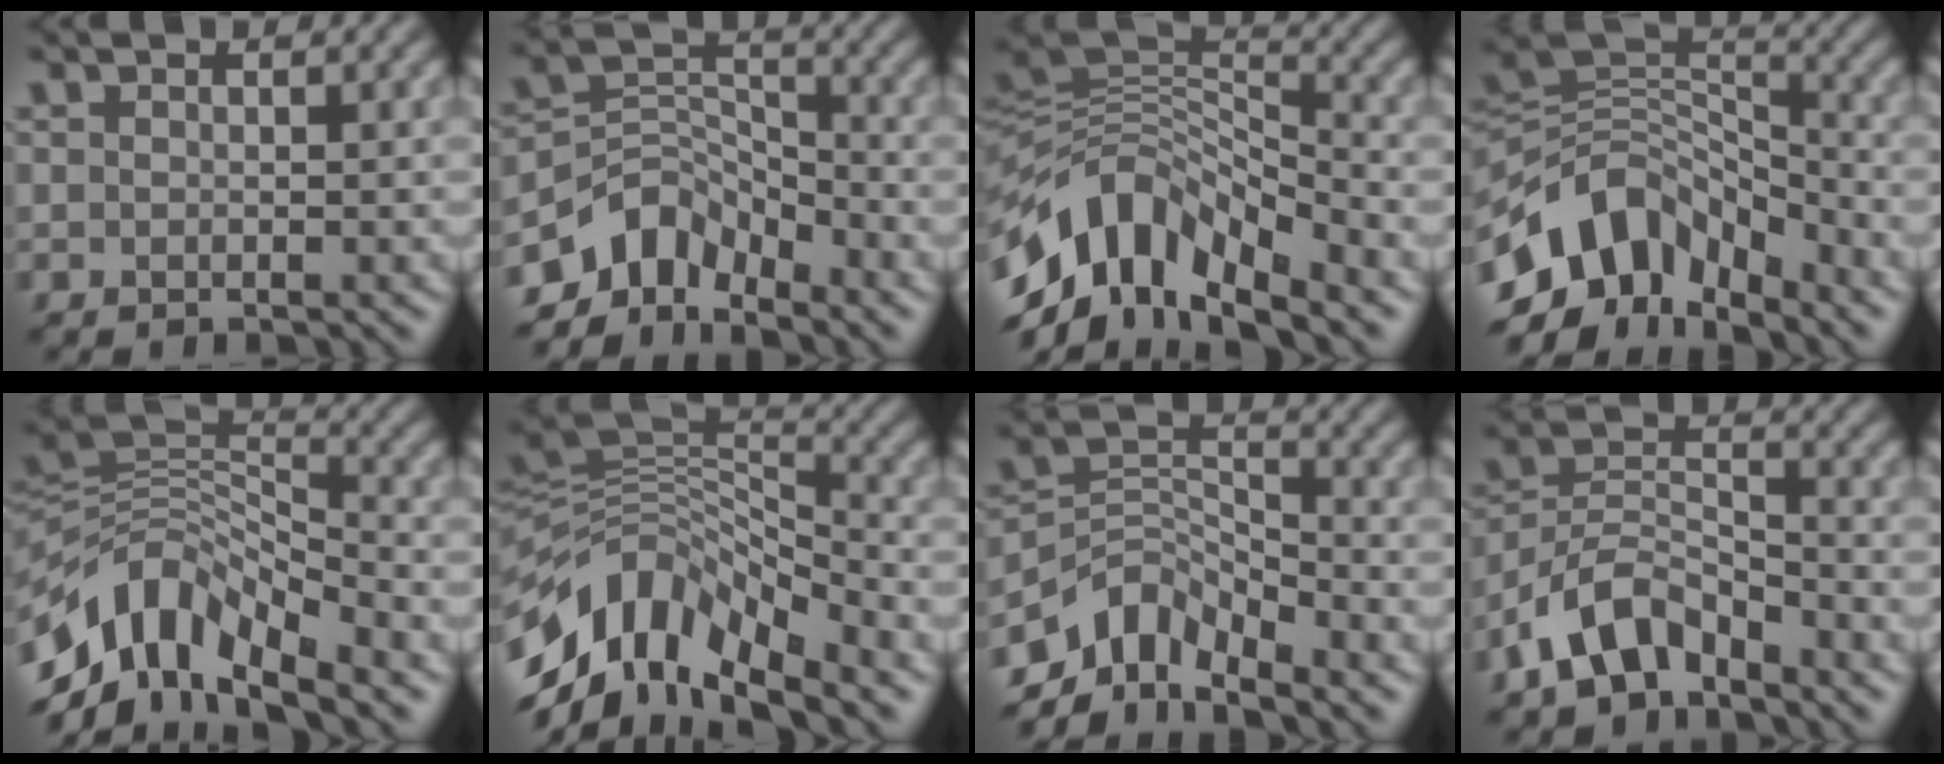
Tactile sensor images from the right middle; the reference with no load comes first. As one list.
[{"total": 5.1, "force": [-4.0, 2.7, 1.5], "torque": [-0.021, 0.003, -0.084]}, {"total": 11.0, "force": [-5.5, 5.8, 7.6], "torque": [-0.139, 0.019, -0.117]}, {"total": 9.7, "force": [-5.9, 5.6, 5.2], "torque": [-0.083, 0.007, -0.120]}, {"total": 10.2, "force": [-5.9, 5.1, 6.6], "torque": [-0.116, 0.014, -0.122]}, {"total": 11.1, "force": [-5.3, 5.8, 7.7], "torque": [-0.142, 0.021, -0.110]}, {"total": 5.9, "force": [-4.5, 2.8, 2.5], "torque": [-0.038, -0.001, -0.094]}, {"total": 5.8, "force": [-4.1, 2.9, 2.9], "torque": [-0.054, 0.003, -0.089]}]